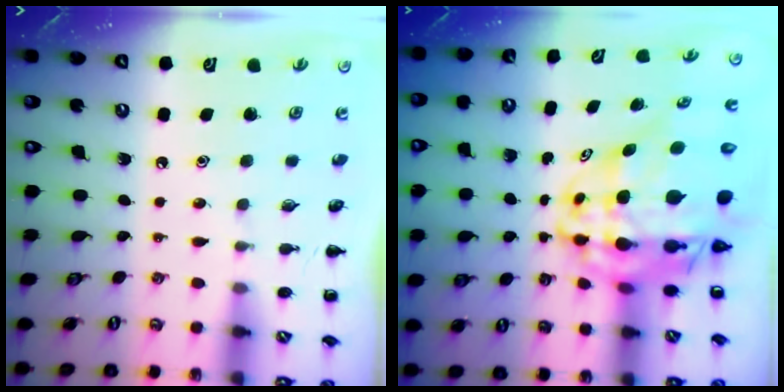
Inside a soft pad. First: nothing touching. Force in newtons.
{"total": 15.8, "press": 15.1, "slide": 4.7}